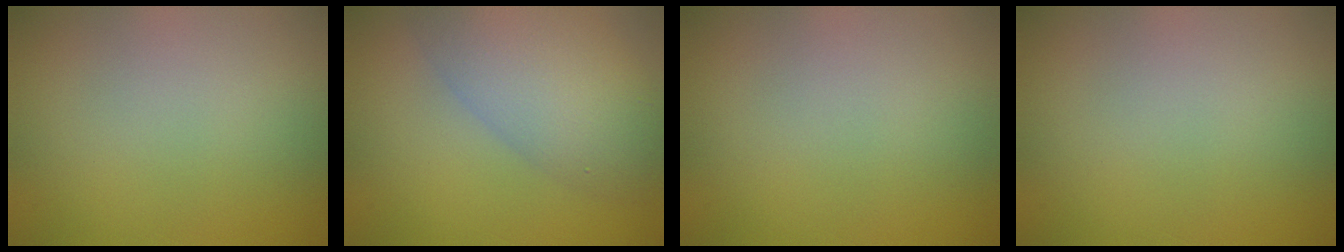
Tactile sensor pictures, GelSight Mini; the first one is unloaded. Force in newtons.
{"total": 7.2, "press": 7.2, "slide": 0.3}
{"total": 0.0}
{"total": 0.0}